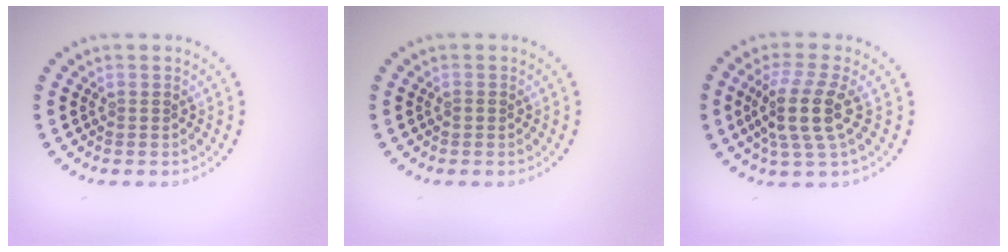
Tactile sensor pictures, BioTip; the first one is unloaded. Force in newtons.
{"total": 0.5, "press": 0.5, "slide": 0.1}
{"total": 4.2, "press": 3.4, "slide": 2.5}